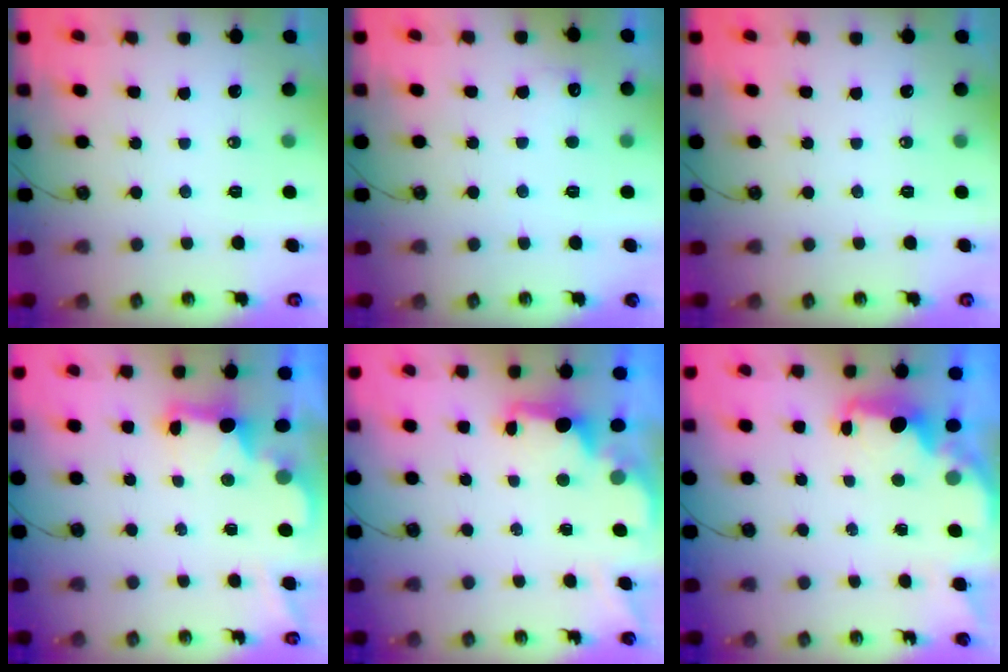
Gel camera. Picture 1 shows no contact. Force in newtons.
{"total": 5.9, "press": 5.7, "slide": 1.3}
{"total": 0.0}
{"total": 2.4, "press": 2.3, "slide": 0.7}
{"total": 2.1, "press": 1.9, "slide": 0.8}
{"total": 2.2, "press": 2.1, "slide": 0.7}